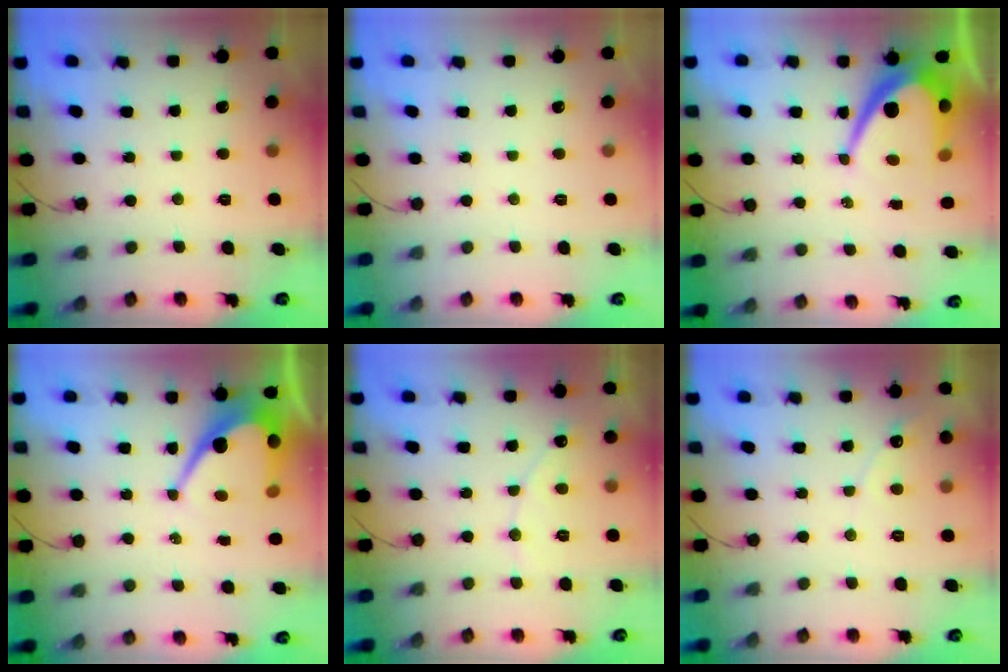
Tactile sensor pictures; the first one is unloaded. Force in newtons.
{"total": 0.0}
{"total": 11.8, "press": 11.8, "slide": 0.8}
{"total": 11.5, "press": 11.4, "slide": 0.9}
{"total": 5.6, "press": 5.6, "slide": 0.4}
{"total": 3.6, "press": 3.6, "slide": 0.2}